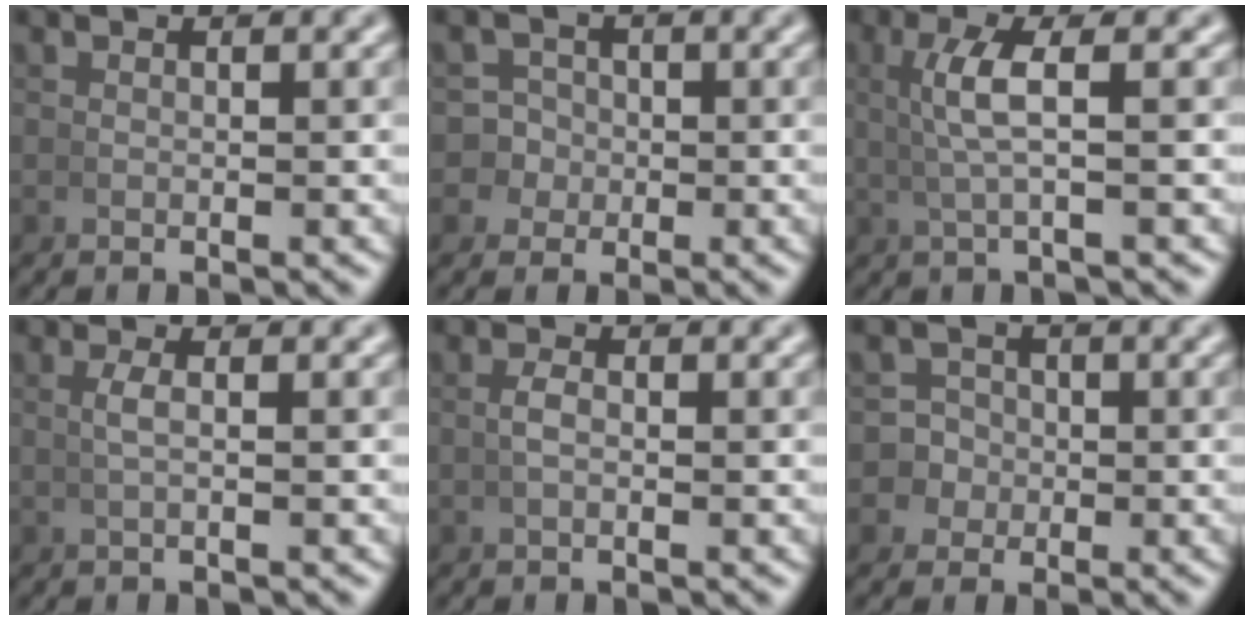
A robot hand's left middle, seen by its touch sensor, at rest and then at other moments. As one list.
[{"total": 4.3, "force": [-1.0, 4.0, 1.0], "torque": [-0.030, -0.018, -0.017]}, {"total": 3.2, "force": [0.7, -0.1, 3.1], "torque": [-0.061, 0.012, 0.012]}, {"total": 1.2, "force": [0.2, -0.2, 1.1], "torque": [-0.027, 0.003, 0.005]}, {"total": 0.9, "force": [-0.1, 0.2, 0.9], "torque": [-0.023, 0.002, -0.001]}, {"total": 4.4, "force": [-1.1, 4.1, 1.1], "torque": [-0.030, -0.018, -0.020]}]